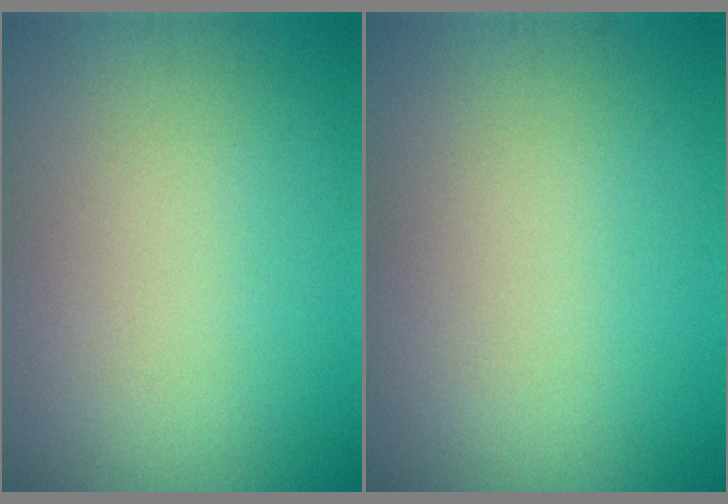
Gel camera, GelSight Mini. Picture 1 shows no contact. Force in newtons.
{"total": 0.0}